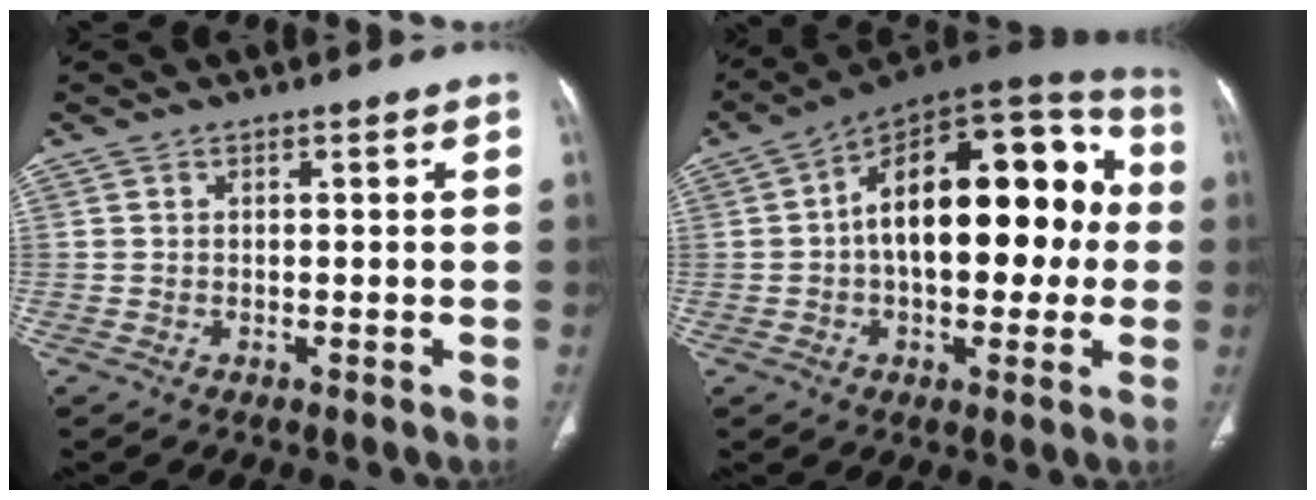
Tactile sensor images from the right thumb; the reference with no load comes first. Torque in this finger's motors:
{"motor_torque": [0.78, 1.68, 0.70, -0.13, 0.30]}